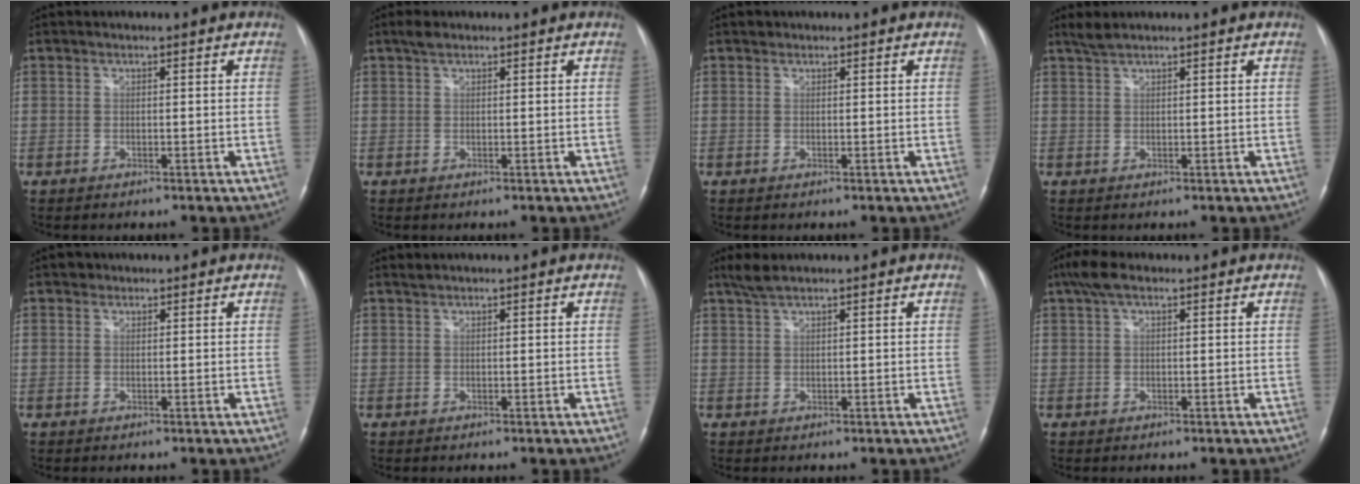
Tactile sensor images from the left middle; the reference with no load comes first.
{"total": 1.4, "force": [1.1, 0.5, 0.7], "torque": [-0.020, 0.010, 0.022]}
{"total": 0.6, "force": [0.5, 0.2, 0.0], "torque": [-0.005, 0.002, 0.008]}
{"total": 1.7, "force": [1.6, -0.2, 0.7], "torque": [-0.022, 0.009, 0.037]}
{"total": 0.7, "force": [0.6, 0.3, 0.0], "torque": [-0.004, 0.002, 0.009]}
{"total": 0.5, "force": [0.5, -0.2, 0.1], "torque": [-0.009, 0.006, 0.014]}
{"total": 2.4, "force": [2.0, 0.0, 1.3], "torque": [-0.037, 0.009, 0.045]}
{"total": 3.6, "force": [2.3, 1.1, 2.6], "torque": [-0.063, 0.026, 0.045]}